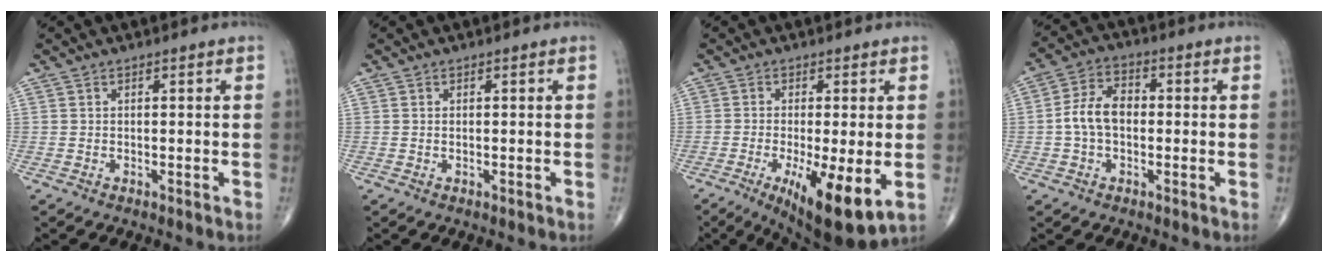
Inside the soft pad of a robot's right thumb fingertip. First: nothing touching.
{"total": 0.0}
{"total": 12.9, "force": [-3.7, 3.4, 11.9], "torque": [-0.188, -0.026, -0.049]}
{"total": 7.5, "force": [-0.6, 5.0, 5.6], "torque": [-0.103, 0.024, -0.020]}